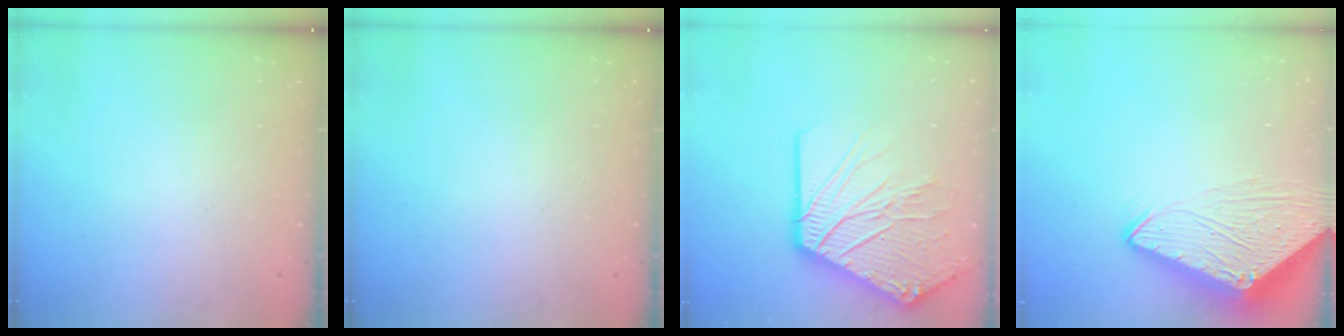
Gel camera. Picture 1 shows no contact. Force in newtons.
{"total": 0.0}
{"total": 23.5, "press": 23.2, "slide": 3.9}
{"total": 8.0, "press": 8.0, "slide": 0.7}